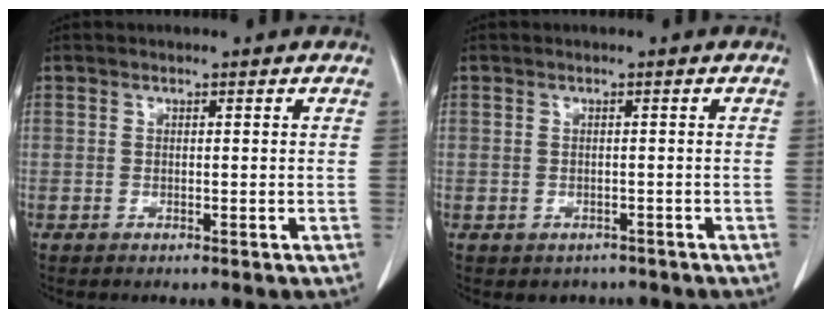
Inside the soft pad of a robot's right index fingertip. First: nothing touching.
{"total": 2.2, "force": [-1.5, 1.6, 0.2], "torque": [-0.004, 0.004, -0.017]}